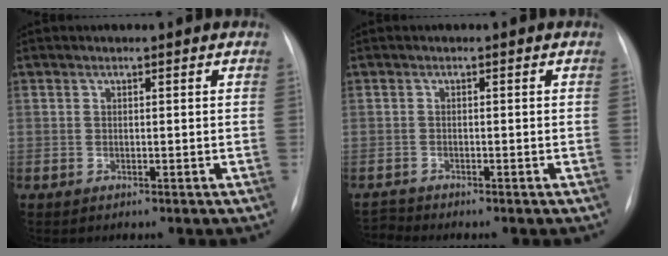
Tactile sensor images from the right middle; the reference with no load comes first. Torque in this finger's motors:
{"motor_torque": [-0.25, -0.08, 0.01, 0.00]}